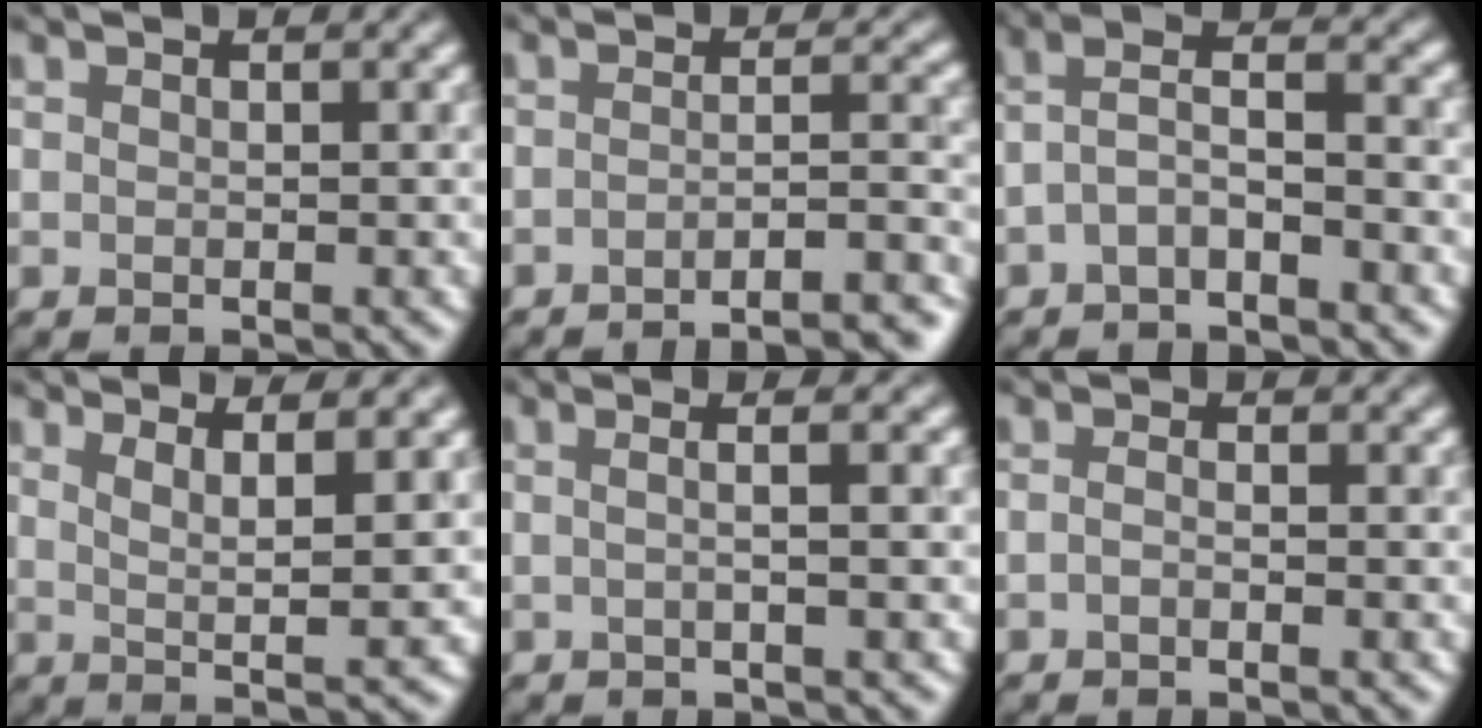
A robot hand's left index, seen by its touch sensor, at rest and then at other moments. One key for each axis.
{"total": 7.4, "fx": -6.1, "fy": 1.1, "fz": 4.1, "tx": -0.033, "ty": 0.023, "tz": -0.056}
{"total": 2.5, "fx": -1.7, "fy": 0.4, "fz": 1.8, "tx": -0.046, "ty": 0.015, "tz": -0.028}
{"total": 3.8, "fx": 1.5, "fy": 0.3, "fz": 3.5, "tx": -0.065, "ty": 0.000, "tz": 0.043}
{"total": 2.8, "fx": 0.3, "fy": 1.2, "fz": 2.5, "tx": -0.019, "ty": 0.013, "tz": -0.025}
{"total": 0.9, "fx": -0.9, "fy": -0.1, "fz": 0.1, "tx": -0.004, "ty": -0.004, "tz": -0.009}